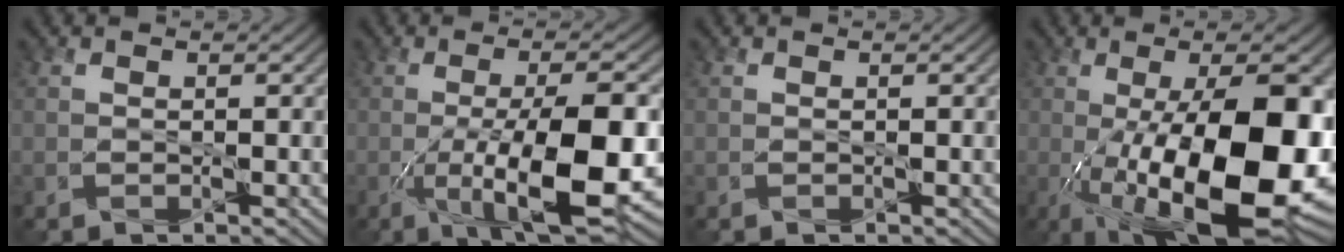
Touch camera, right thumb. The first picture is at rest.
{"total": 13.5, "force": [-3.3, 4.2, 12.5], "torque": [-0.204, -0.005, -0.052]}
{"total": 0.0}
{"total": 19.7, "force": [-2.7, 7.2, 18.1], "torque": [-0.267, -0.005, -0.040]}